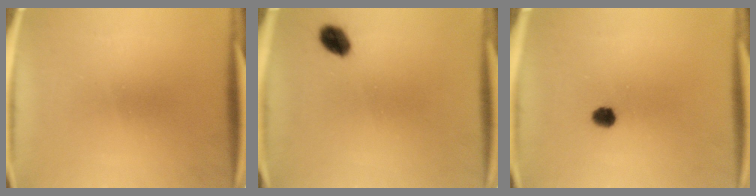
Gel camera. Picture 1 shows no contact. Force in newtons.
{"total": 4.3}
{"total": 2.7}